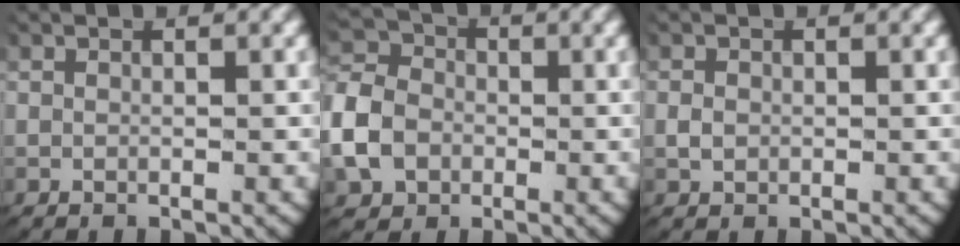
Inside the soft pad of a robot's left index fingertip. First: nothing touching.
{"total": 6.5, "force": [-0.6, 5.6, 3.3], "torque": [-0.073, -0.006, -0.016]}
{"total": 0.8, "force": [-0.2, 0.7, 0.4], "torque": [-0.018, -0.009, 0.003]}